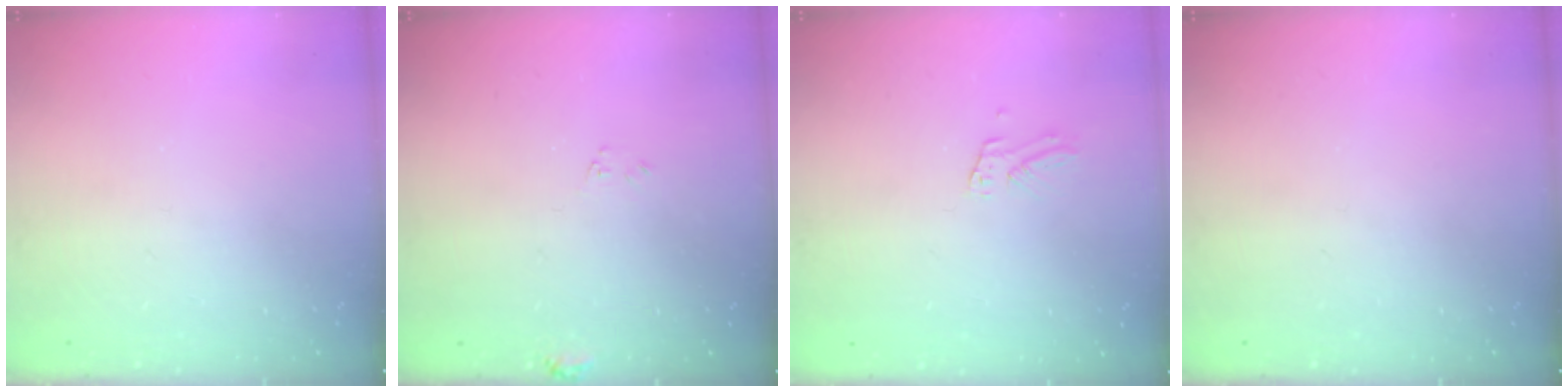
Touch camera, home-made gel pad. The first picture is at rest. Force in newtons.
{"total": 5.5, "press": 5.5, "slide": 0.3}
{"total": 2.7, "press": 2.7, "slide": 0.1}
{"total": 0.0}